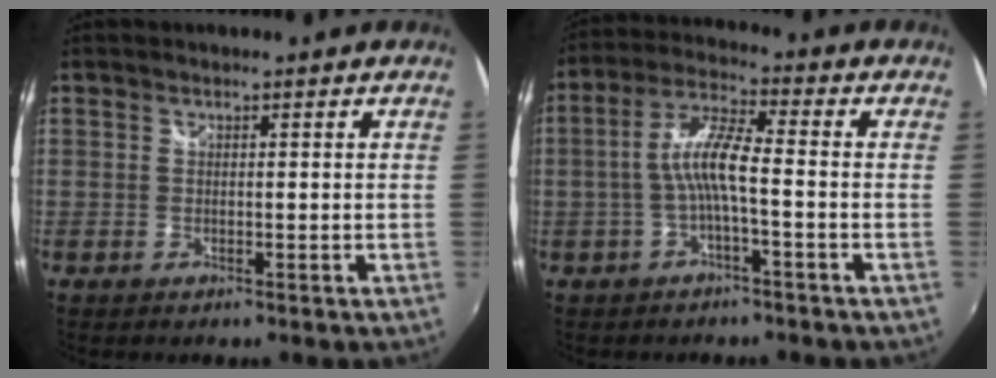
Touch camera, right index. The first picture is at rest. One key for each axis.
{"total": 7.0, "fx": -1.7, "fy": 0.7, "fz": 6.7, "tx": -0.150, "ty": 0.014, "tz": -0.032}